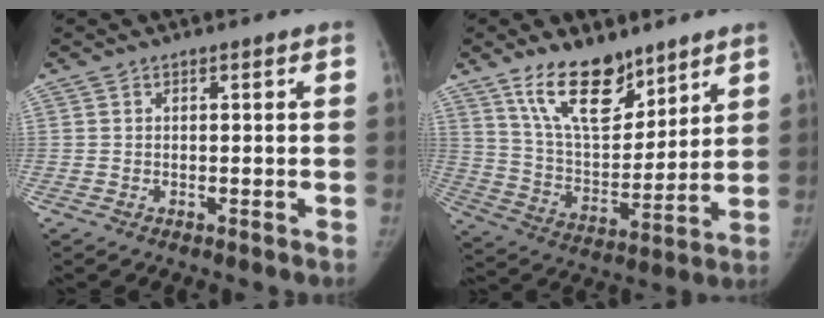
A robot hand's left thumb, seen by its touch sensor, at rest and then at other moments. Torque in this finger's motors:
{"motor_torque": [0.56, -0.21, 1.52, -1.25, 0.42]}